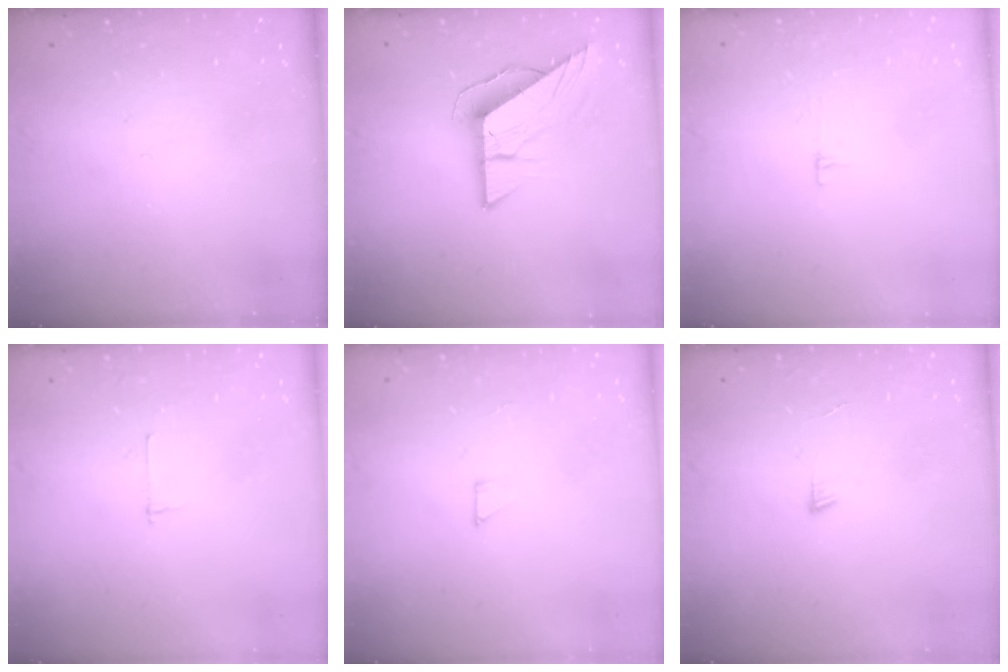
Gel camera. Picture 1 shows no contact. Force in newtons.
{"total": 8.7, "press": 8.7, "slide": 0.7}
{"total": 3.3, "press": 3.3, "slide": 0.4}
{"total": 2.7, "press": 2.7, "slide": 0.3}
{"total": 1.9, "press": 1.9, "slide": 0.1}
{"total": 4.3, "press": 4.2, "slide": 0.4}